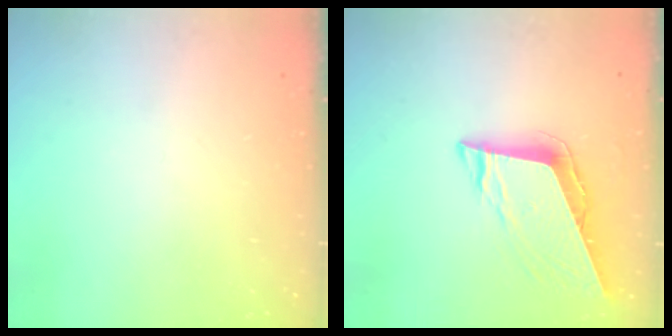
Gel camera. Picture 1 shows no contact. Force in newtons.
{"total": 10.4, "press": 9.8, "slide": 3.5}